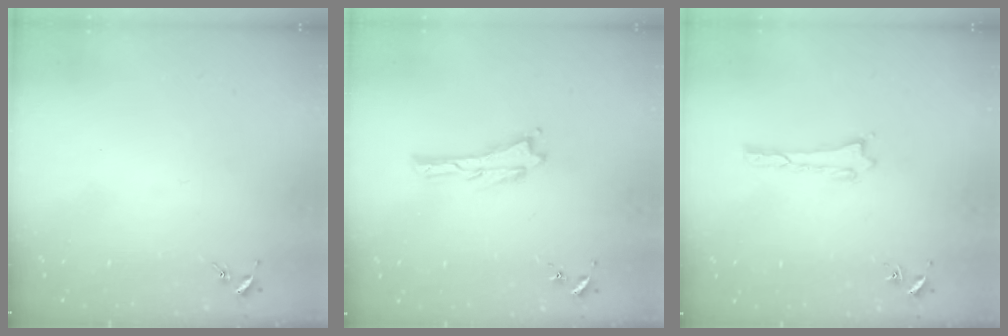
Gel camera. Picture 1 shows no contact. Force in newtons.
{"total": 0.0}
{"total": 0.0}